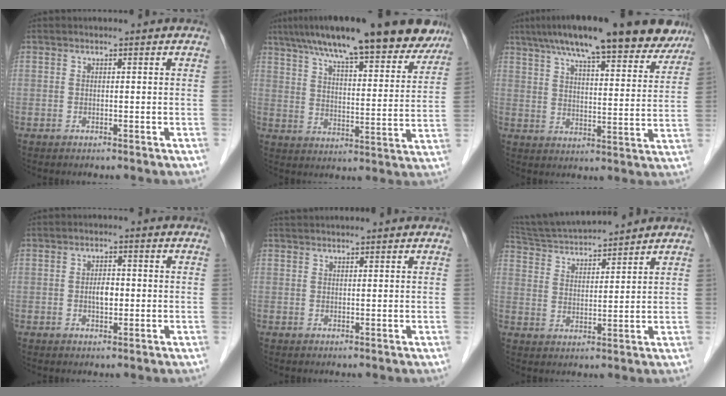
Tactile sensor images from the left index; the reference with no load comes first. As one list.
[{"total": 23.9, "force": [19.0, 4.6, 13.8], "torque": [-0.208, 0.027, 0.260]}, {"total": 22.4, "force": [17.8, 4.5, 12.8], "torque": [-0.190, 0.032, 0.240]}, {"total": 2.6, "force": [-0.2, 1.2, 2.2], "torque": [-0.039, 0.003, -0.003]}, {"total": 5.9, "force": [5.6, 0.2, 1.8], "torque": [-0.021, 0.035, 0.072]}, {"total": 13.1, "force": [12.2, 0.9, 4.6], "torque": [-0.094, 0.025, 0.210]}]